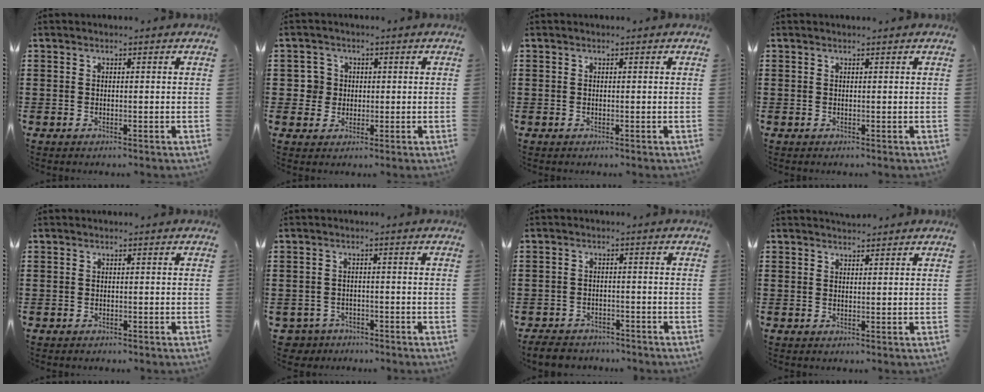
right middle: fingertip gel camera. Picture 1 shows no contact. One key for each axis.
{"total": 4.0, "fx": 0.2, "fy": 4.0, "fz": 0.8, "tx": -0.035, "ty": 0.012, "tz": 0.002}
{"total": 0.0}
{"total": 0.0}
{"total": 0.6, "fx": -0.5, "fy": 0.2, "fz": 0.0, "tx": -0.001, "ty": 0.000, "tz": -0.011}
{"total": 2.6, "fx": -2.4, "fy": 0.8, "fz": -0.2, "tx": -0.015, "ty": -0.006, "tz": -0.057}
{"total": 3.4, "fx": -3.3, "fy": 0.8, "fz": 0.3, "tx": -0.018, "ty": -0.003, "tz": -0.070}
{"total": 1.4, "fx": 1.4, "fy": 0.3, "fz": 0.1, "tx": -0.005, "ty": 0.001, "tz": 0.026}